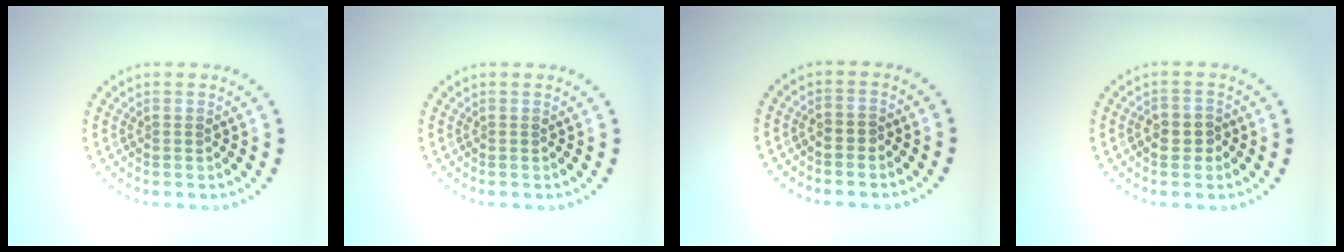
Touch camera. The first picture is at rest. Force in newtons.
{"total": 0.0}
{"total": 0.7, "press": 0.5, "slide": 0.4}
{"total": 2.2, "press": 2.1, "slide": 0.6}